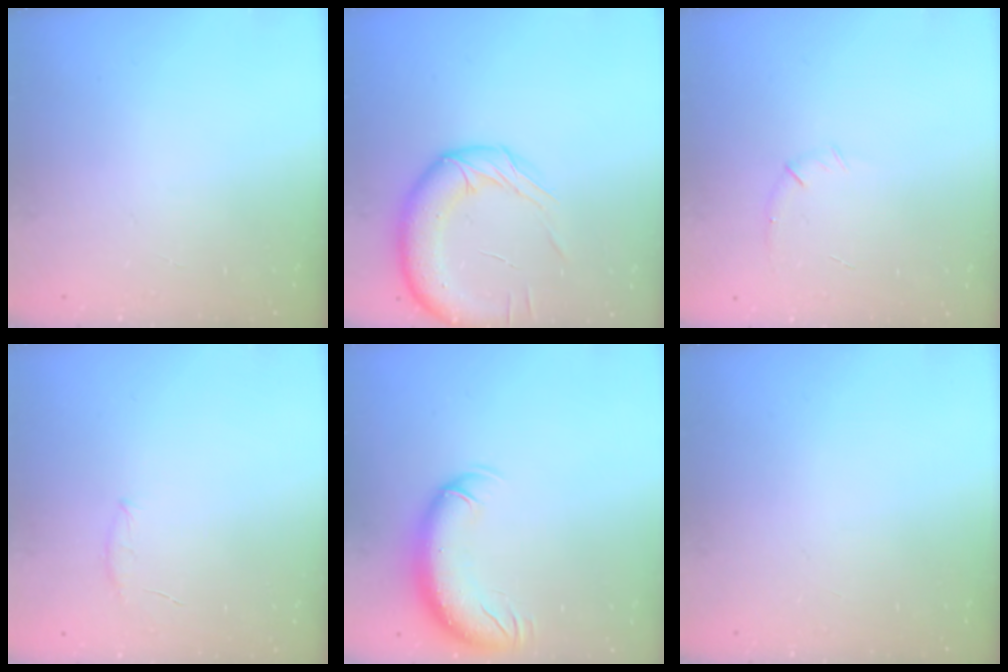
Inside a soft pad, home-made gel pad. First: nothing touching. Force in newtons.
{"total": 14.4, "press": 14.2, "slide": 2.3}
{"total": 5.3, "press": 5.1, "slide": 1.4}
{"total": 4.5, "press": 4.5, "slide": 0.9}
{"total": 12.4, "press": 12.0, "slide": 3.3}
{"total": 0.0}